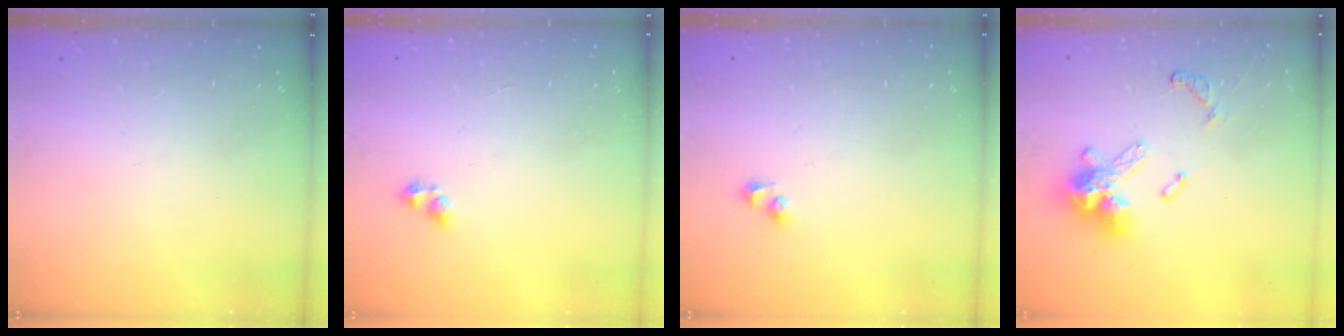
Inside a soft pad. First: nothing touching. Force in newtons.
{"total": 4.0, "press": 3.9, "slide": 0.5}
{"total": 2.7, "press": 2.5, "slide": 1.2}
{"total": 13.8, "press": 13.8, "slide": 1.0}